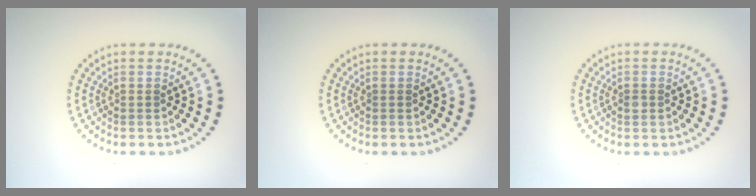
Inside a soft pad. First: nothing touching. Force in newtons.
{"total": 0.0}
{"total": 0.6, "press": 0.6, "slide": 0.2}